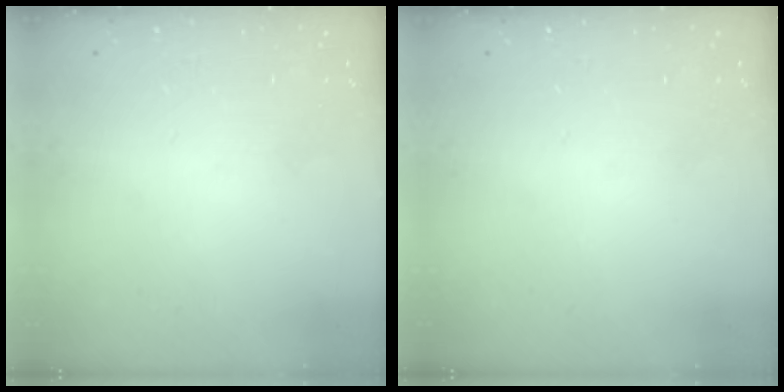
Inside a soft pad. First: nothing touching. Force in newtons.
{"total": 0.0}